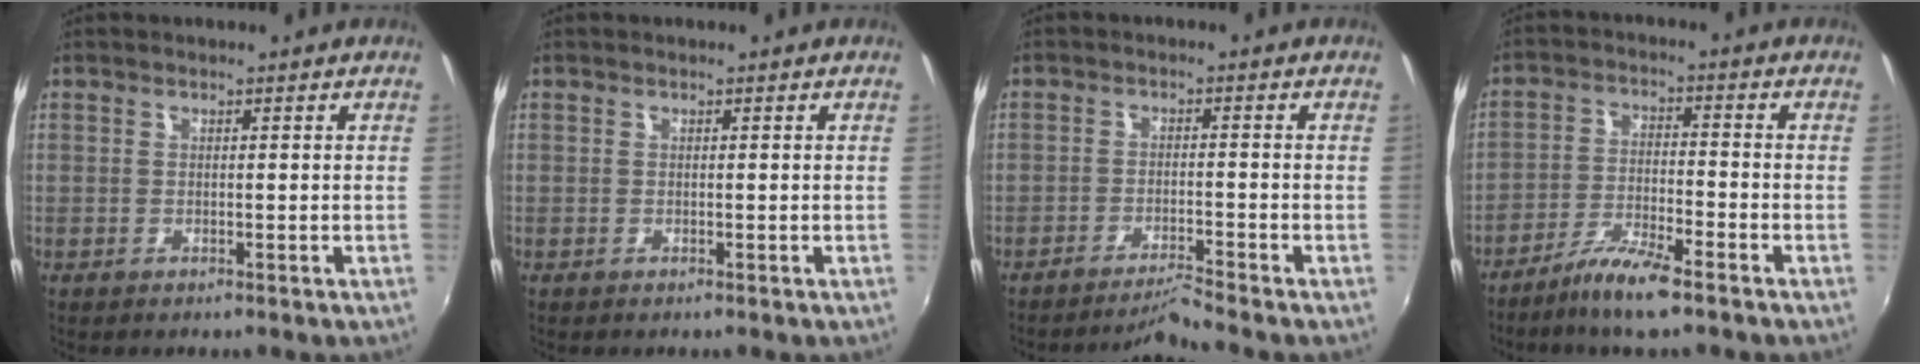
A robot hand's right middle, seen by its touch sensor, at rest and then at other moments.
{"total": 0.0}
{"total": 3.8, "force": [-3.4, -1.6, 0.4], "torque": [-0.024, 0.006, -0.063]}
{"total": 7.8, "force": [-6.0, 0.9, 4.9], "torque": [-0.110, -0.006, -0.115]}